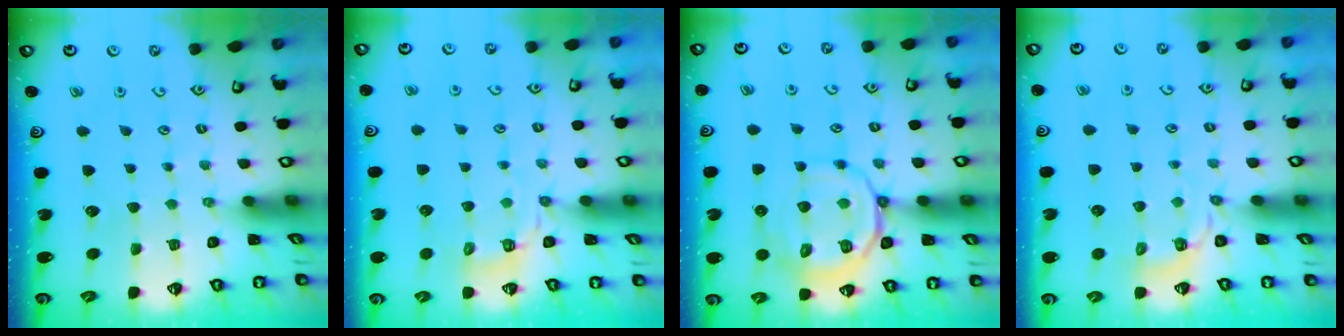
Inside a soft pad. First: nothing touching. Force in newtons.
{"total": 5.1, "press": 4.8, "slide": 1.9}
{"total": 12.0, "press": 11.9, "slide": 1.8}
{"total": 3.5, "press": 2.6, "slide": 2.4}